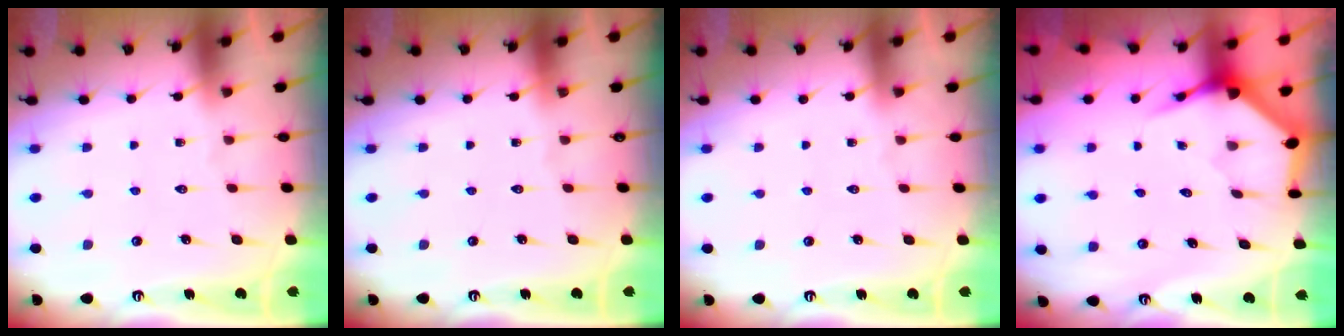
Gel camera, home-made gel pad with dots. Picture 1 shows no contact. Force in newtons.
{"total": 0.0}
{"total": 0.0}
{"total": 4.0, "press": 3.9, "slide": 0.5}